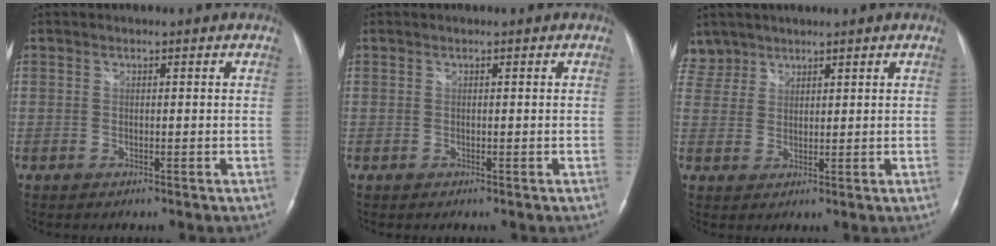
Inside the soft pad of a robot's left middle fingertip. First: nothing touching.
{"total": 0.0}
{"total": 4.2, "force": [3.5, 2.3, -0.6], "torque": [0.020, 0.010, 0.071]}